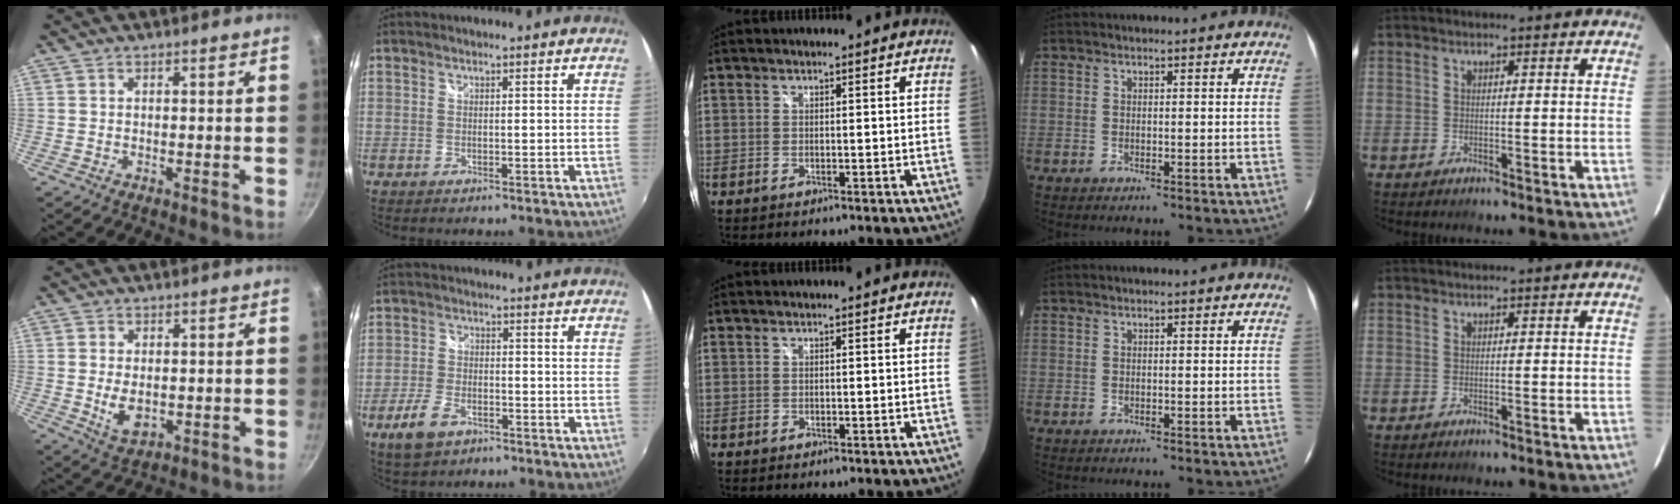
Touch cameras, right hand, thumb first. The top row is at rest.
{"thumb": {"total": 5.8, "force": [-0.4, 3.6, 4.5], "torque": [-0.076, -0.011, 0.002]}, "index": {"total": 7.3, "force": [-4.2, 4.1, 4.4], "torque": [-0.111, -0.005, -0.077]}}